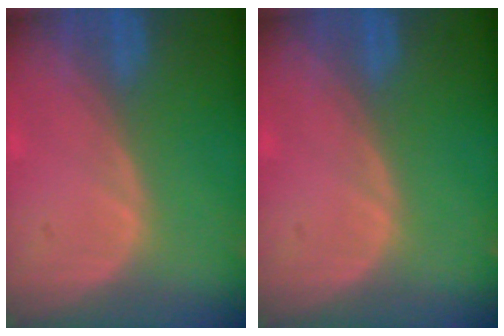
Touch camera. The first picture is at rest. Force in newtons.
{"total": 0.0}